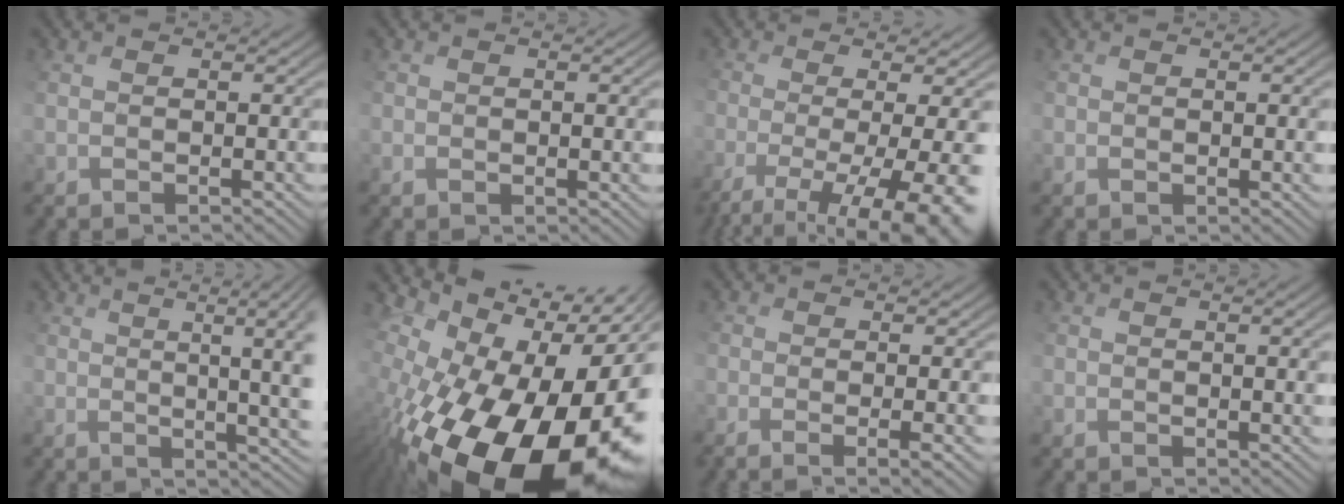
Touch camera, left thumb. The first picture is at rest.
{"total": 1.3, "force": [0.0, 0.6, 1.2], "torque": [-0.029, -0.006, 0.011]}
{"total": 12.2, "force": [-5.4, 3.7, 10.3], "torque": [-0.184, -0.021, -0.055]}
{"total": 1.7, "force": [0.0, 0.7, 1.5], "torque": [-0.034, -0.005, 0.012]}
{"total": 11.0, "force": [1.6, 3.6, 10.3], "torque": [-0.123, 0.022, 0.042]}
{"total": 21.3, "force": [-7.9, 12.2, 15.6], "torque": [-0.268, -0.063, -0.087]}
{"total": 5.4, "force": [-1.6, 1.8, 4.8], "torque": [-0.067, -0.006, -0.014]}
{"total": 3.0, "force": [0.2, 1.1, 2.8], "torque": [-0.046, -0.004, 0.016]}